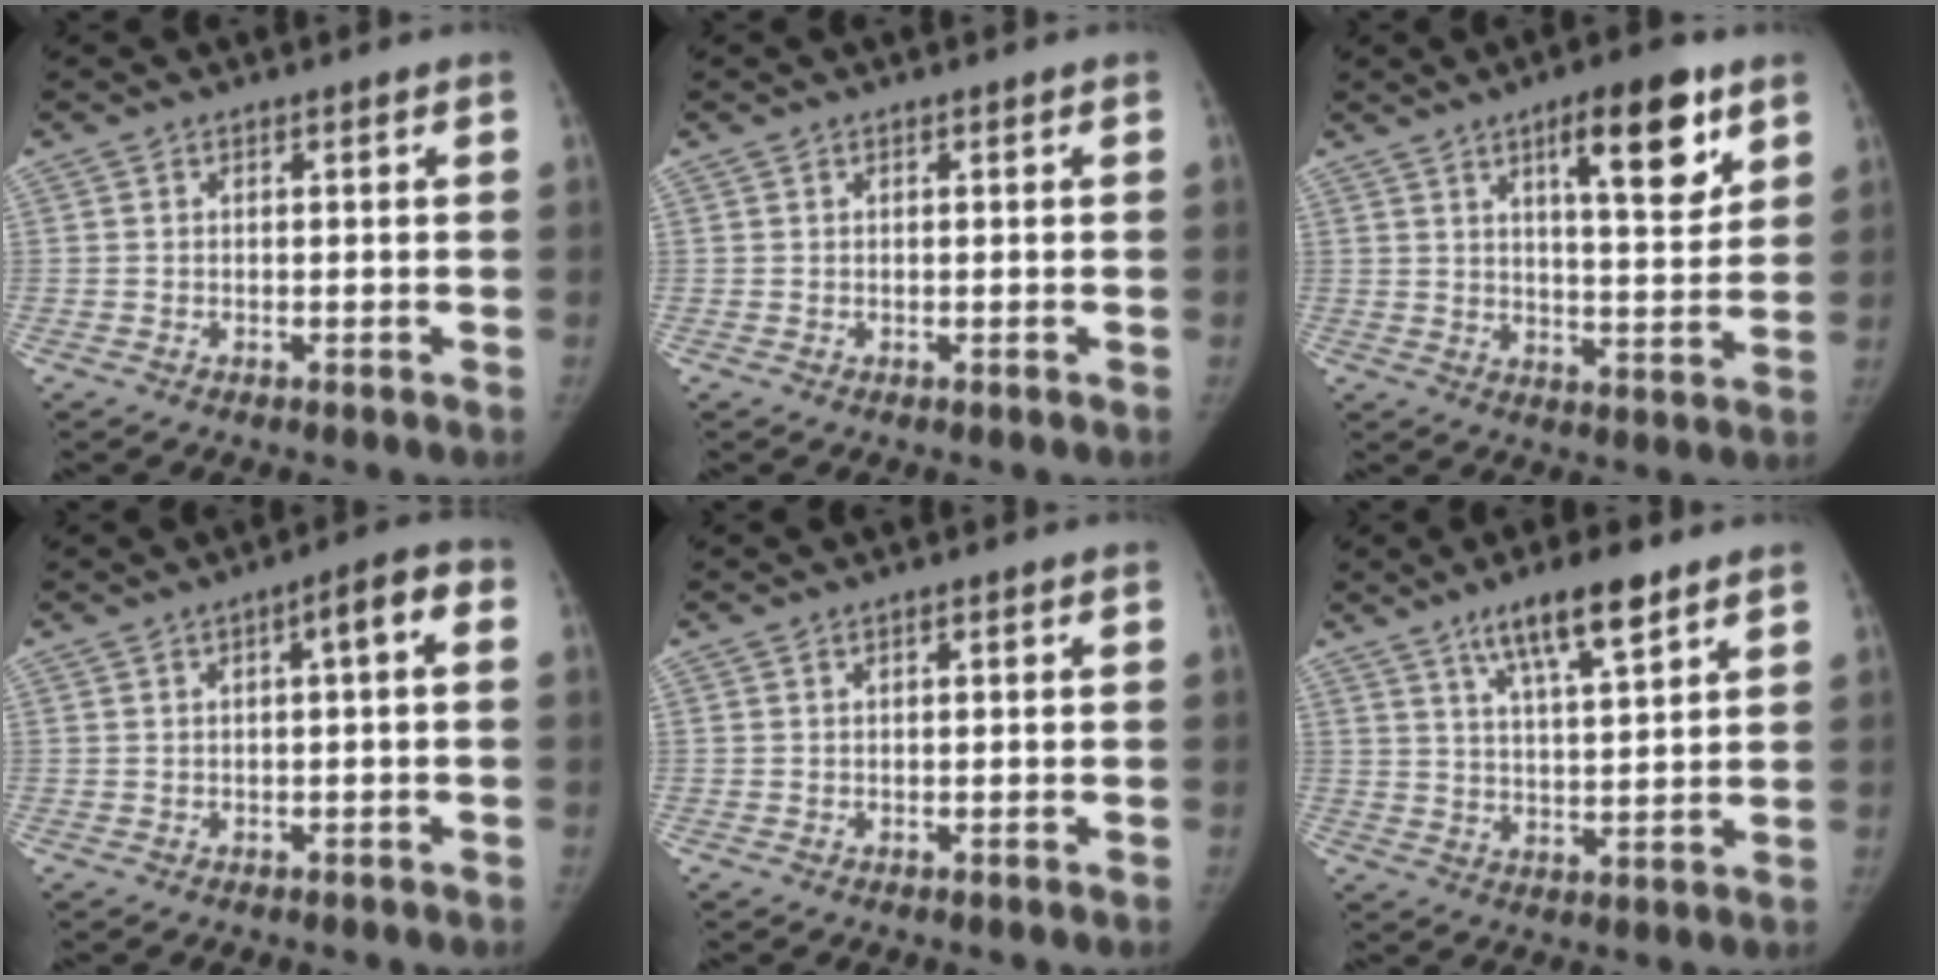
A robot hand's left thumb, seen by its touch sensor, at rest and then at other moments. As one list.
[{"total": 0.0}, {"total": 13.1, "force": [6.9, 3.9, 10.4], "torque": [-0.124, -0.037, 0.102]}, {"total": 4.4, "force": [0.6, 1.2, 4.2], "torque": [-0.057, 0.023, 0.004]}, {"total": 0.5, "force": [0.2, 0.2, 0.4], "torque": [-0.006, 0.001, 0.003]}, {"total": 10.0, "force": [6.6, 2.0, 7.2], "torque": [-0.115, -0.032, 0.116]}]